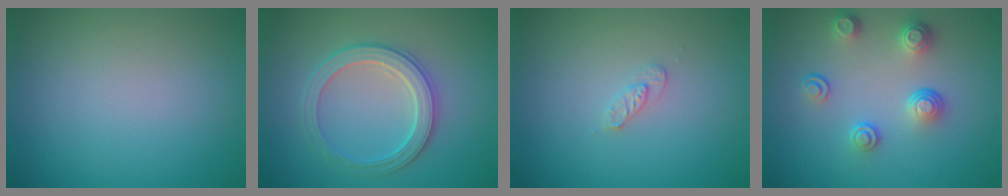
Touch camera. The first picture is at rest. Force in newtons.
{"total": 3.4, "press": 3.4, "slide": 0.7}
{"total": 1.1, "press": 1.1, "slide": 0.2}
{"total": 3.7, "press": 2.8, "slide": 2.4}